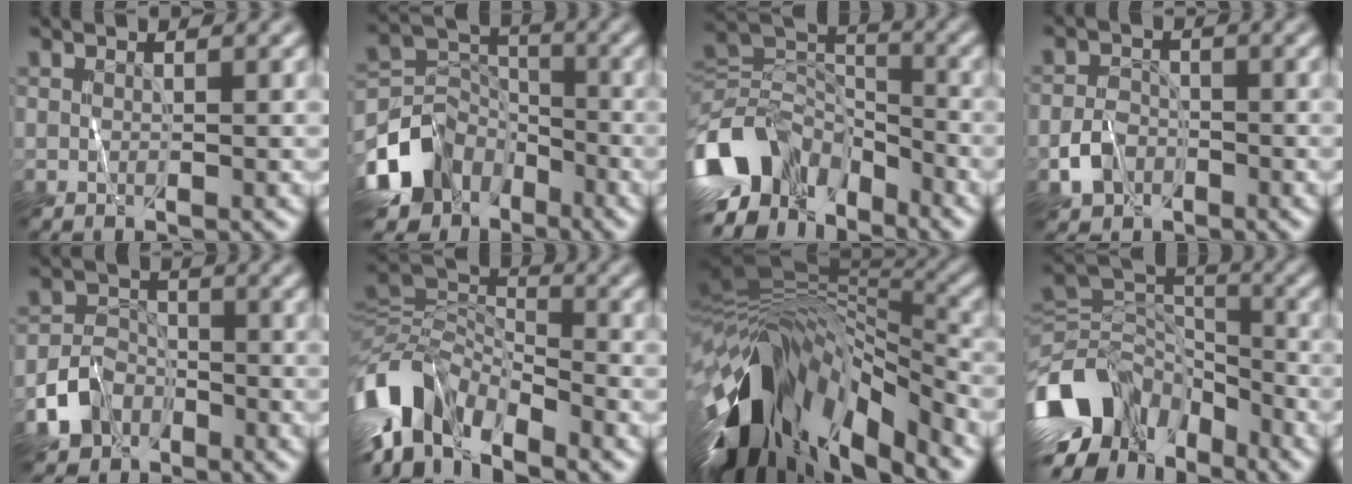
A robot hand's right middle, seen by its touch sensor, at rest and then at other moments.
{"total": 8.7, "force": [-5.2, 6.1, 3.5], "torque": [-0.063, -0.002, -0.107]}
{"total": 11.7, "force": [-5.9, 7.7, 6.5], "torque": [-0.130, 0.007, -0.119]}
{"total": 3.0, "force": [-1.6, 2.2, 1.3], "torque": [-0.022, 0.004, -0.034]}
{"total": 4.7, "force": [-2.8, 3.5, 1.6], "torque": [-0.020, 0.002, -0.058]}
{"total": 9.9, "force": [-6.1, 5.3, 5.7], "torque": [-0.109, -0.008, -0.123]}
{"total": 15.2, "force": [-6.0, 7.6, 11.7], "torque": [-0.215, 0.012, -0.116]}
{"total": 13.0, "force": [-6.0, 9.2, 7.1], "torque": [-0.162, 0.009, -0.115]}